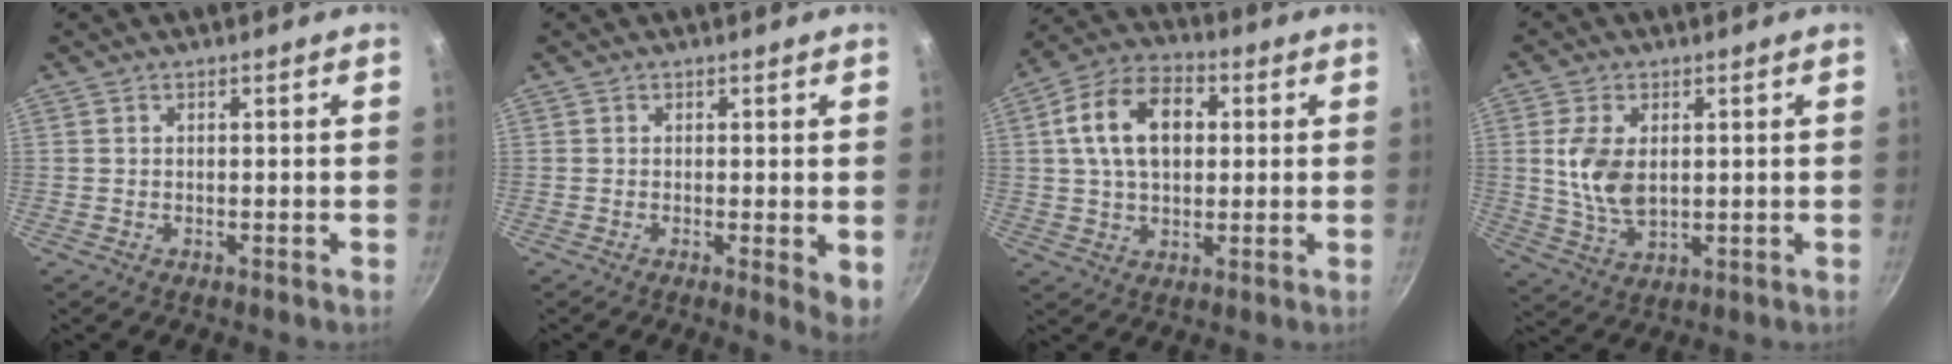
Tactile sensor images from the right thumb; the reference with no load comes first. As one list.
[{"total": 4.0, "force": [-0.2, 1.3, 3.8], "torque": [-0.042, -0.012, -0.004]}, {"total": 14.0, "force": [2.7, 9.3, 10.2], "torque": [-0.152, 0.018, 0.033]}, {"total": 8.7, "force": [1.3, 5.1, 6.9], "torque": [-0.135, -0.012, 0.030]}]